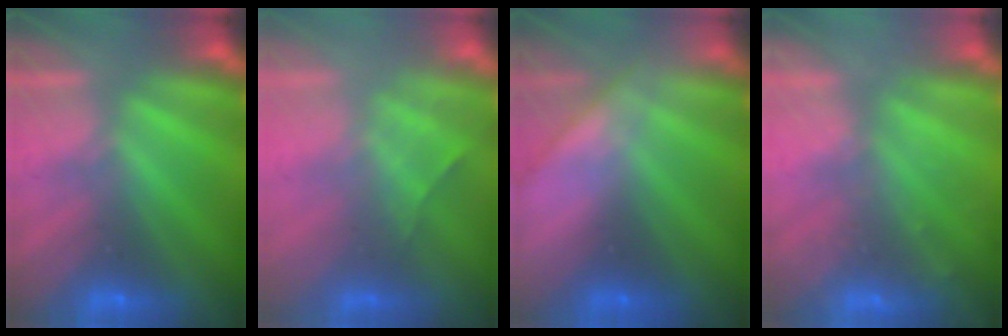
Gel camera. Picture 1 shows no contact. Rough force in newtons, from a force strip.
{"total": 2.3}
{"total": 2.9}
{"total": 2.4}